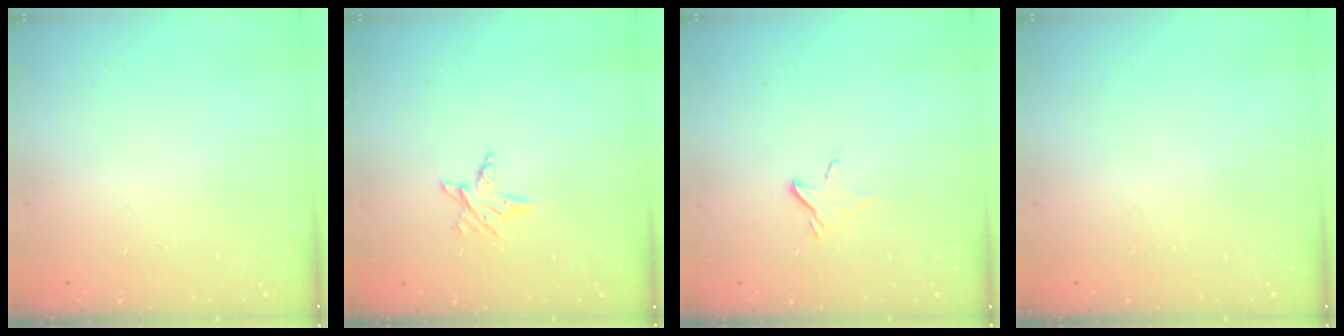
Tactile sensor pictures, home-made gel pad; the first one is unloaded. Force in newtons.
{"total": 3.6, "press": 3.6, "slide": 0.4}
{"total": 3.7, "press": 3.7, "slide": 0.3}
{"total": 0.0}